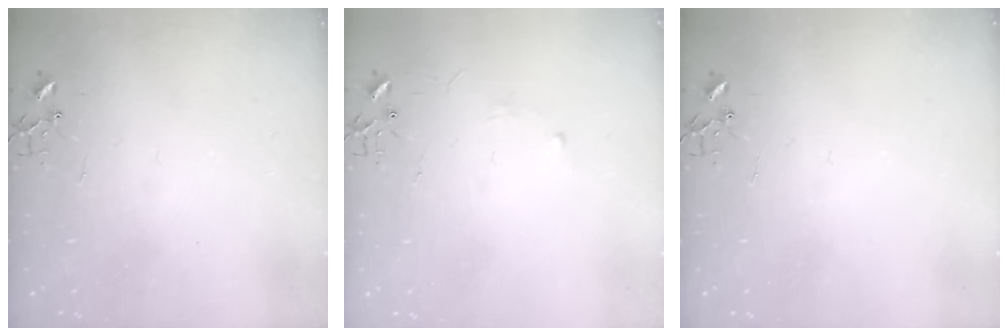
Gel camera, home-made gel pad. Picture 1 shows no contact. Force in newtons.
{"total": 2.9, "press": 2.8, "slide": 0.5}
{"total": 0.0}